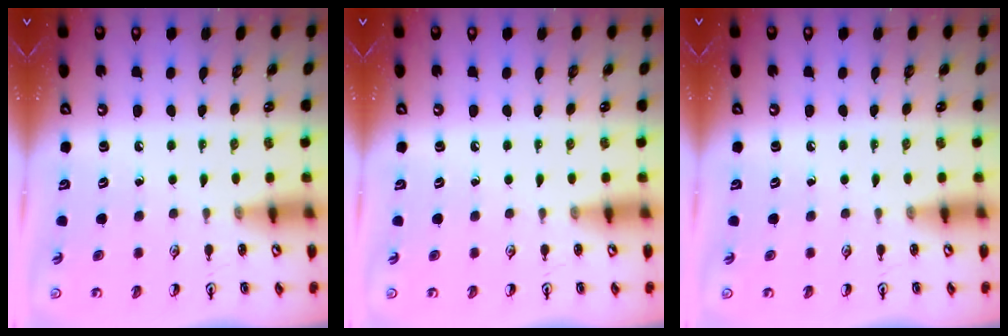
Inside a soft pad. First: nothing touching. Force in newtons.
{"total": 0.0}
{"total": 0.0}